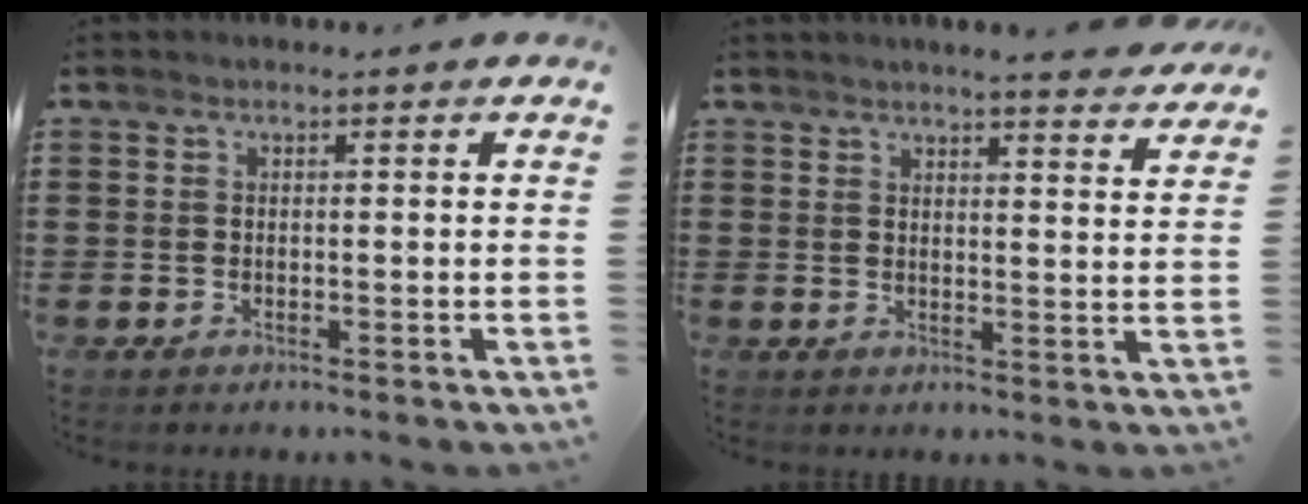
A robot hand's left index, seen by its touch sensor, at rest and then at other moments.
{"total": 3.8, "force": [3.6, -0.5, 0.8], "torque": [-0.029, -0.018, 0.065]}